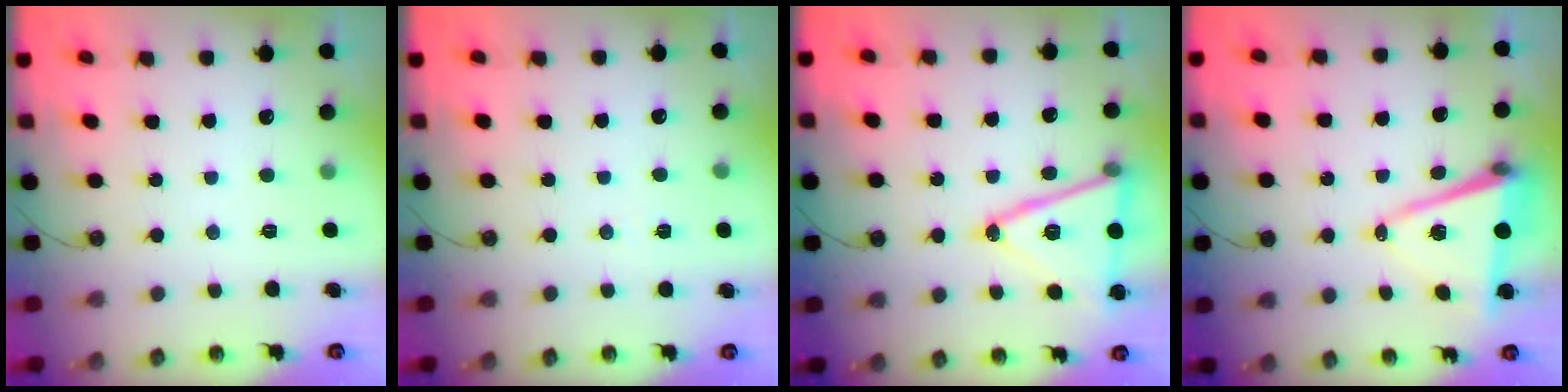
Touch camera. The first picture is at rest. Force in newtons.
{"total": 3.8, "press": 3.2, "slide": 2.1}
{"total": 17.3, "press": 17.0, "slide": 3.5}
{"total": 10.0, "press": 9.1, "slide": 4.1}